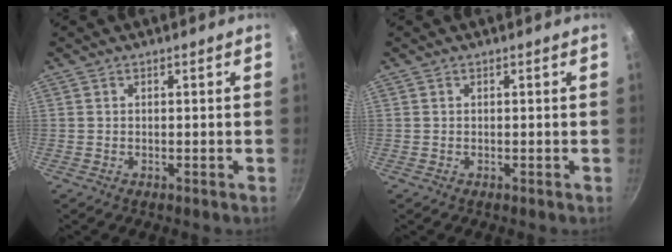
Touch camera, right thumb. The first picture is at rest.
{"total": 0.0}